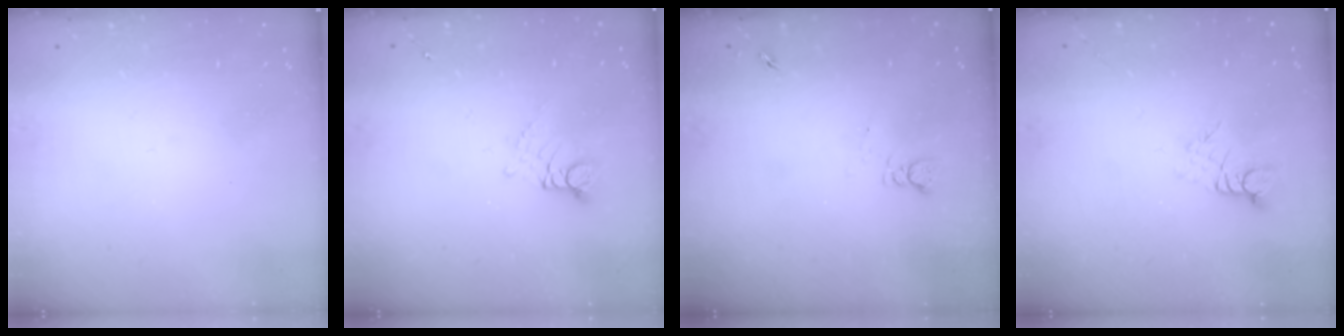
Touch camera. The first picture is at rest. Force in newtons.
{"total": 5.0, "press": 5.0, "slide": 0.5}
{"total": 2.1, "press": 2.0, "slide": 0.3}
{"total": 2.6, "press": 2.6, "slide": 0.3}